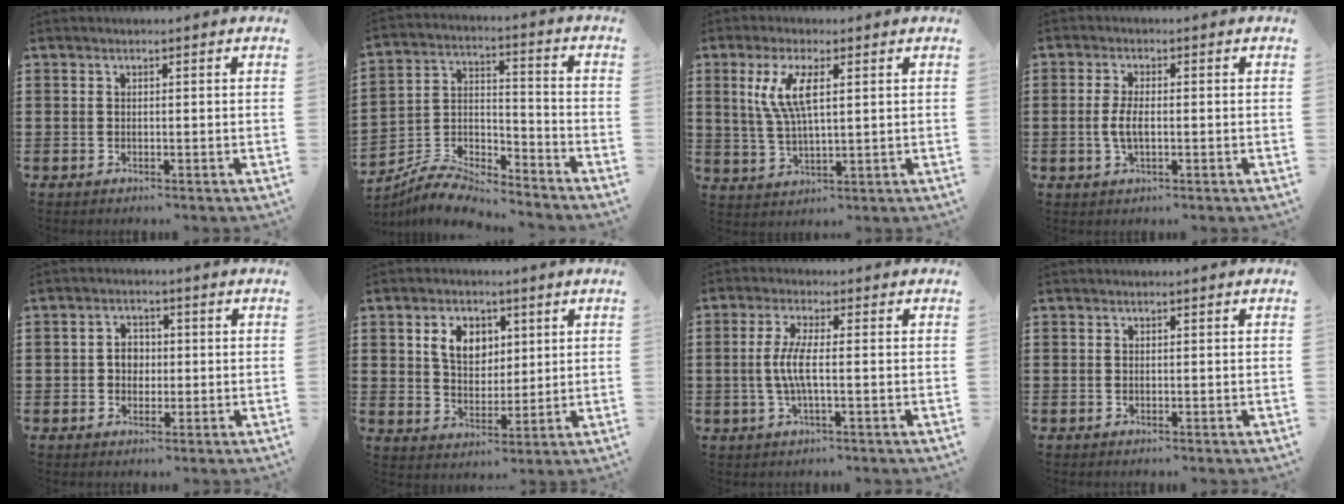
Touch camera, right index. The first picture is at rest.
{"total": 7.6, "force": [-7.3, 1.0, 1.6], "torque": [-0.031, 0.015, -0.144]}
{"total": 6.9, "force": [2.3, 2.1, 6.2], "torque": [-0.134, 0.005, 0.038]}
{"total": 3.5, "force": [-0.3, 1.3, 3.3], "torque": [-0.082, -0.007, -0.014]}
{"total": 2.7, "force": [0.0, 2.2, 1.6], "torque": [-0.035, 0.009, -0.002]}
{"total": 5.9, "force": [2.4, 4.3, 3.3], "torque": [-0.073, 0.013, 0.042]}
{"total": 4.8, "force": [-0.5, 0.7, 4.7], "torque": [-0.108, -0.008, -0.020]}
{"total": 0.0}